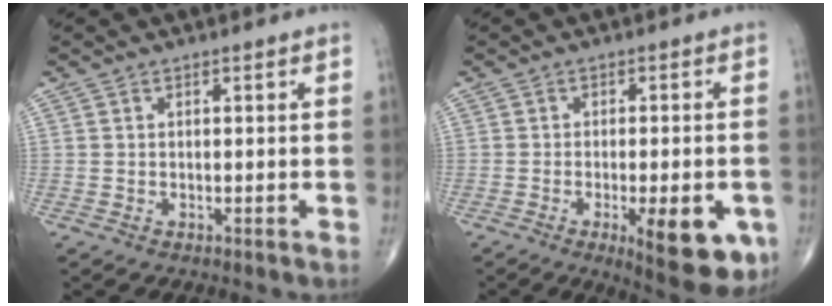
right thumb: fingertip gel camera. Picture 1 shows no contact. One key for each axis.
{"total": 12.8, "fx": -4.7, "fy": 4.3, "fz": 11.1, "tx": -0.127, "ty": -0.003, "tz": -0.054}